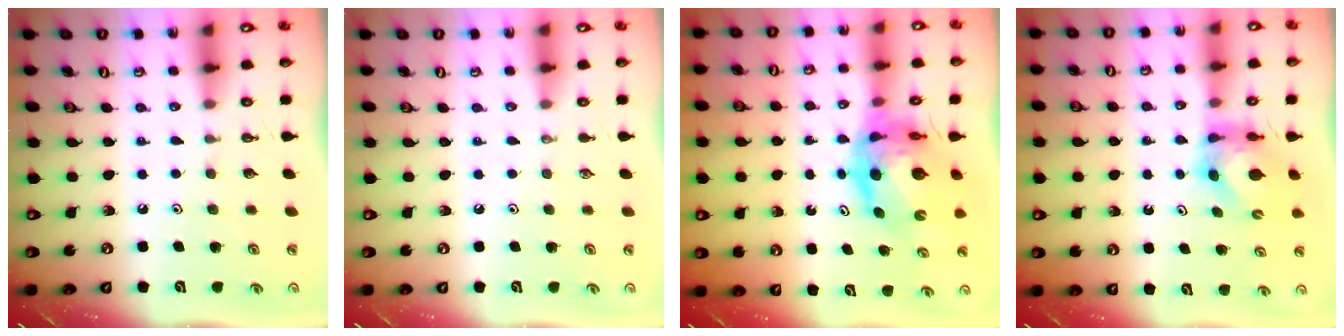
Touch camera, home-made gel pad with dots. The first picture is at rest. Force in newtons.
{"total": 0.0}
{"total": 10.9, "press": 10.8, "slide": 1.4}
{"total": 5.9, "press": 5.9, "slide": 0.7}